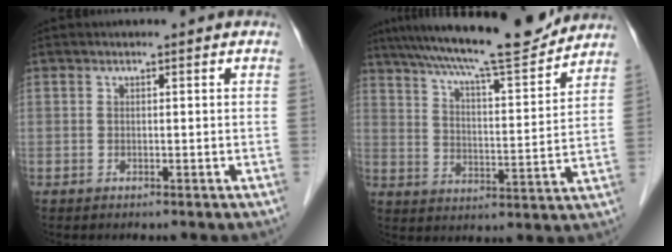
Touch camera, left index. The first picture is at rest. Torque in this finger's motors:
{"motor_torque": [0.75, -0.80, 0.54, 0.13]}